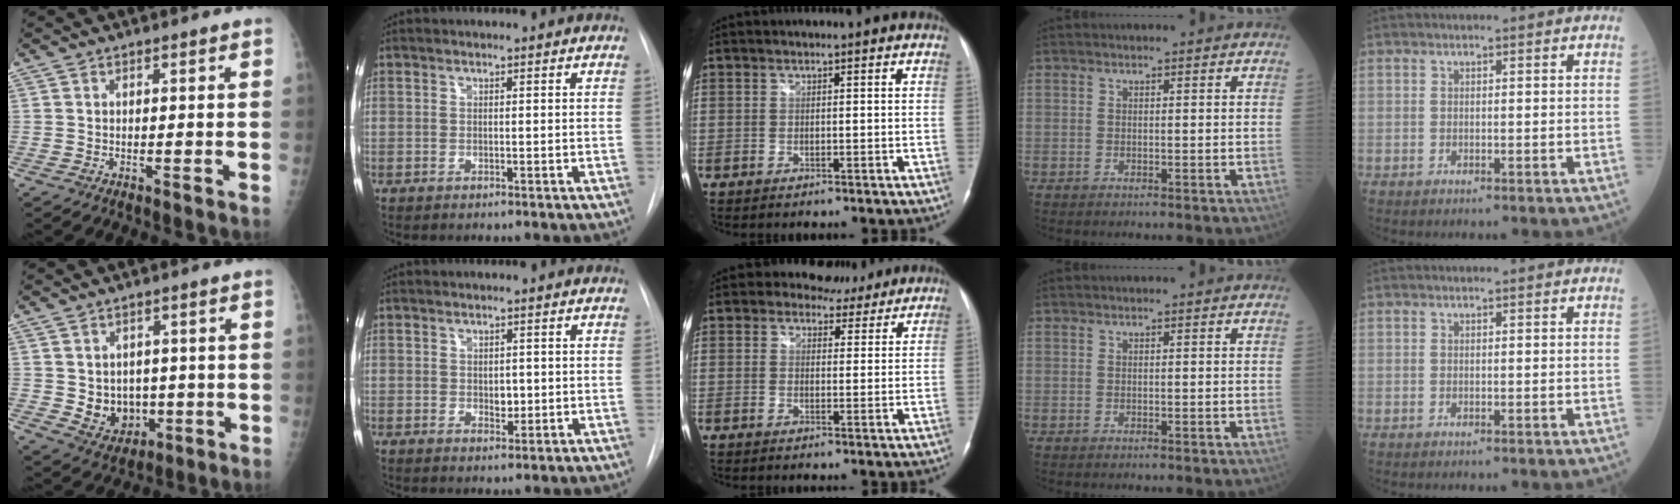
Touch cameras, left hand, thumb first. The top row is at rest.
{"thumb": {"total": 8.0, "force": [-0.6, 6.6, 4.4], "torque": [-0.031, -0.004, 0.010]}, "index": {"total": 2.0, "force": [0.0, 1.4, 1.4], "torque": [-0.018, -0.001, 0.004]}, "middle": {"total": 4.4, "force": [3.6, 2.4, 0.4], "torque": [-0.004, 0.000, 0.041]}}